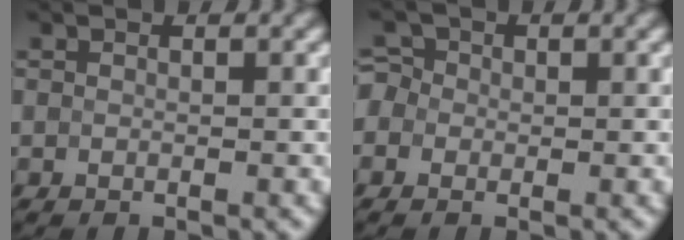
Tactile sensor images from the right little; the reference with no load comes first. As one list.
[{"total": 2.5, "force": [0.3, 2.3, 0.9], "torque": [-0.003, 0.016, -0.019]}]